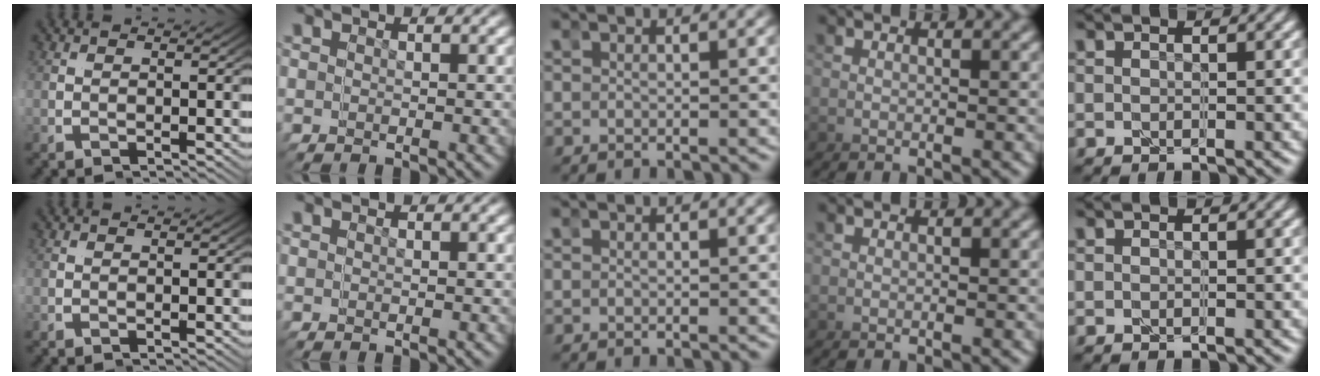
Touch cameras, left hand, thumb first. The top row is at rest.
{}